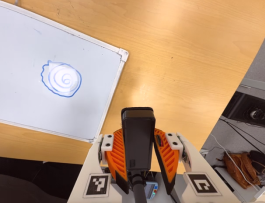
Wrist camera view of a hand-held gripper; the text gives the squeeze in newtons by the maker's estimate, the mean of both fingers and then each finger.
{"total": 7.7, "left": 6.3, "right": 9.2}